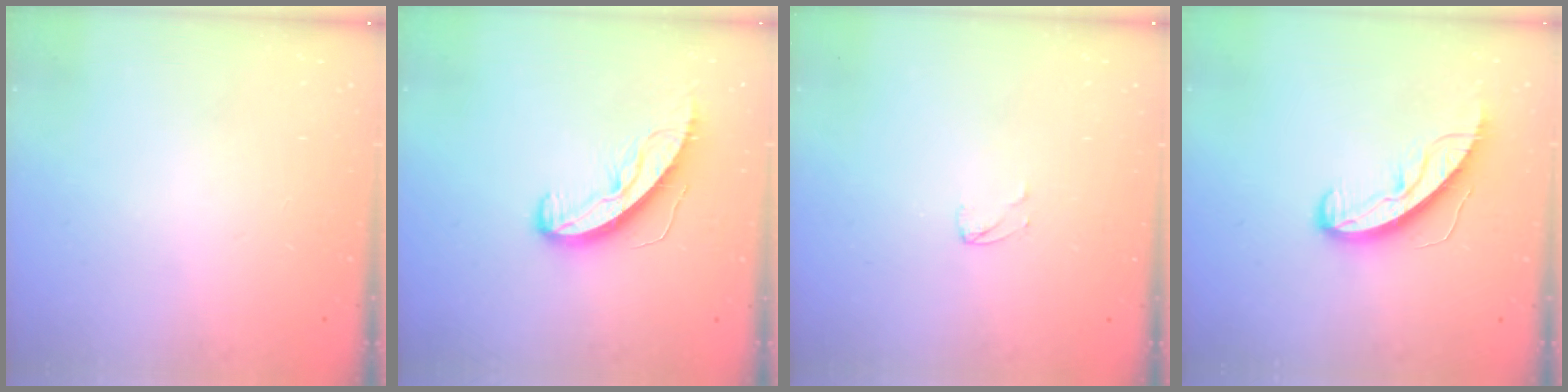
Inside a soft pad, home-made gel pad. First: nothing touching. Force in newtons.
{"total": 8.8, "press": 8.8, "slide": 0.3}
{"total": 2.9, "press": 2.9, "slide": 0.2}
{"total": 8.7, "press": 8.7, "slide": 0.9}